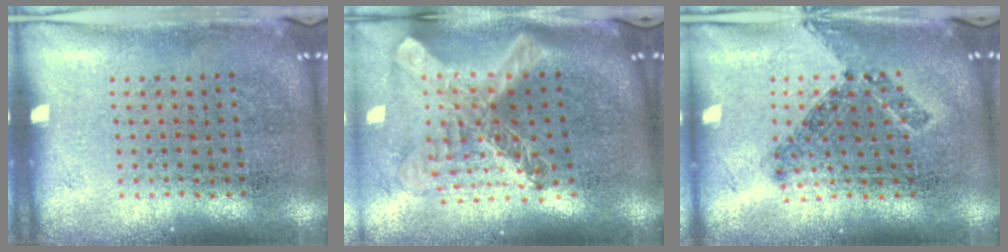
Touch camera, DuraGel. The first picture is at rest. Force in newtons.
{"total": 2.8, "press": 2.0, "slide": 2.0}
{"total": 0.9, "press": 0.8, "slide": 0.5}